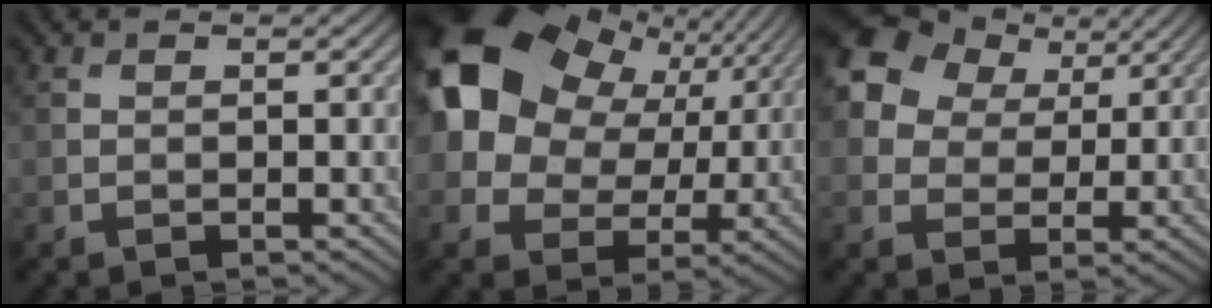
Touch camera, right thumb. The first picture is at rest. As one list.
[{"total": 18.4, "force": [6.5, 13.2, 11.0], "torque": [-0.241, 0.034, 0.111]}, {"total": 13.0, "force": [6.3, 9.3, 6.6], "torque": [-0.186, 0.056, 0.111]}]